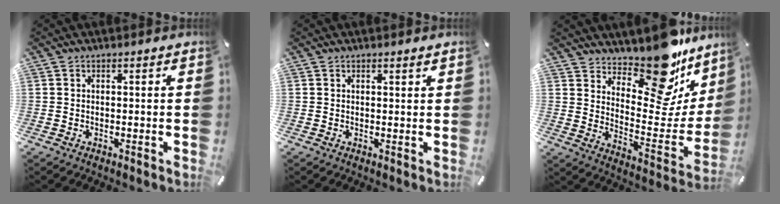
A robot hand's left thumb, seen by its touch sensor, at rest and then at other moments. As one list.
[{"total": 0.8, "force": [0.6, 0.2, 0.3], "torque": [-0.007, -0.002, 0.012]}, {"total": 18.2, "force": [14.8, 7.5, 7.5], "torque": [-0.086, -0.138, 0.248]}]